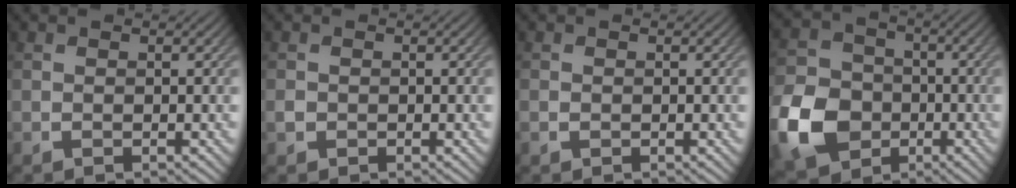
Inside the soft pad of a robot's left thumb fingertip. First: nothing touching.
{"total": 0.8, "force": [-0.3, 0.7, 0.2], "torque": [-0.005, -0.004, -0.008]}
{"total": 0.8, "force": [-0.2, 0.6, 0.4], "torque": [-0.010, -0.005, -0.006]}
{"total": 11.3, "force": [-4.1, 8.9, 5.6], "torque": [-0.149, -0.018, -0.098]}